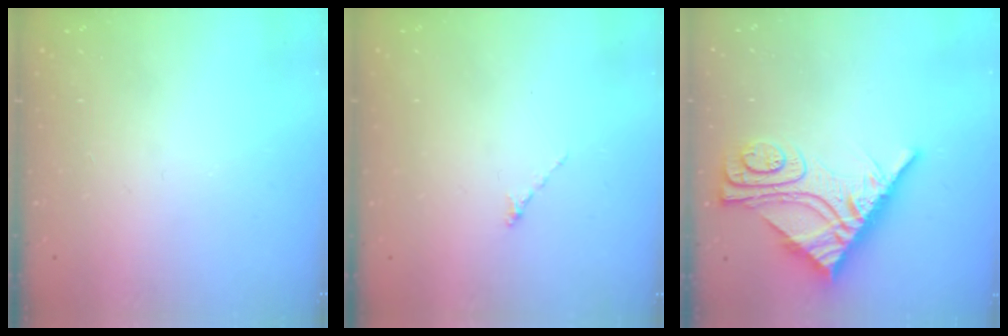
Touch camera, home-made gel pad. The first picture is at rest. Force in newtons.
{"total": 0.0}
{"total": 12.3, "press": 12.3, "slide": 1.1}